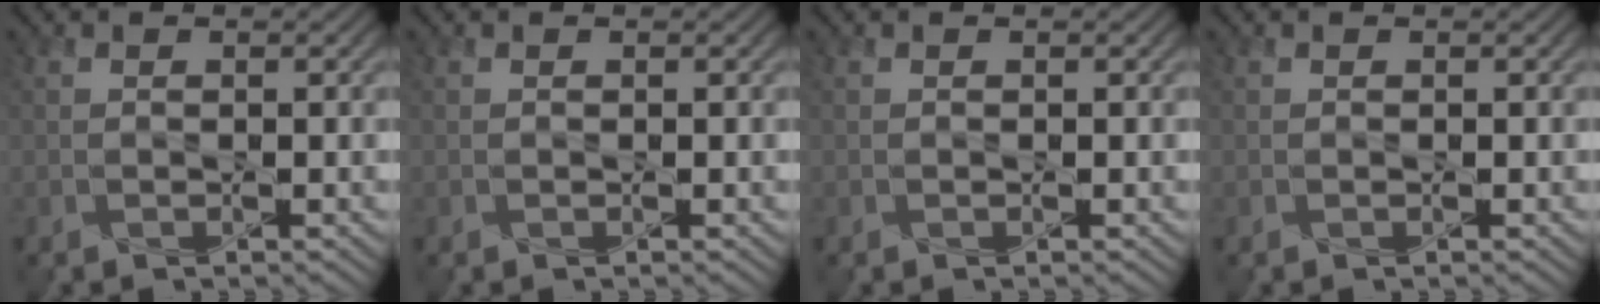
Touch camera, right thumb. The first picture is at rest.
{"total": 0.0}
{"total": 0.0}
{"total": 0.0}